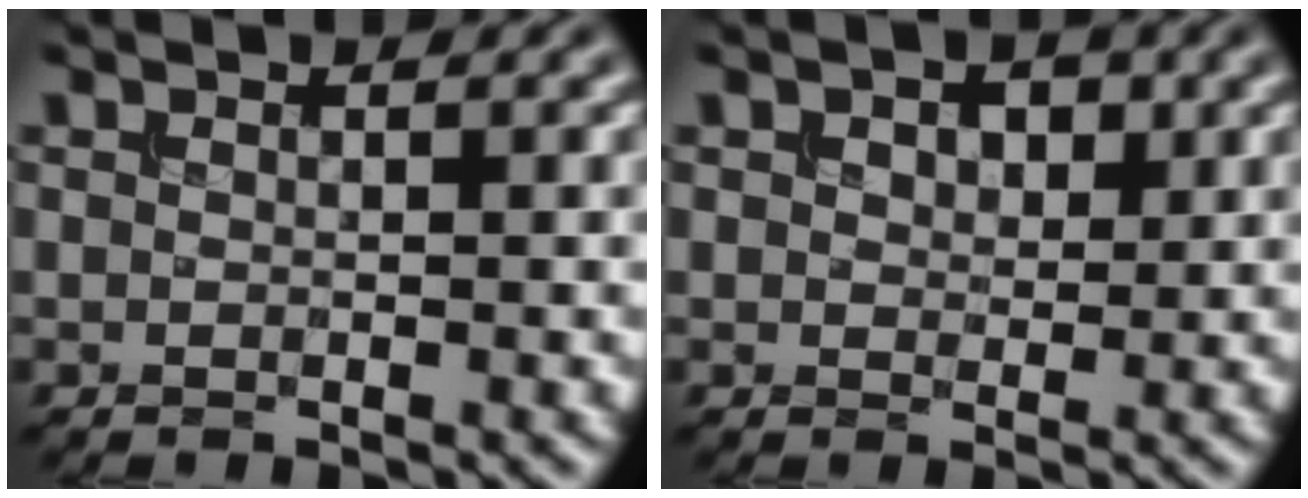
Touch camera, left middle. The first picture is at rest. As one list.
[{"total": 2.5, "force": [1.1, 1.5, 1.6], "torque": [-0.024, 0.002, 0.012]}]